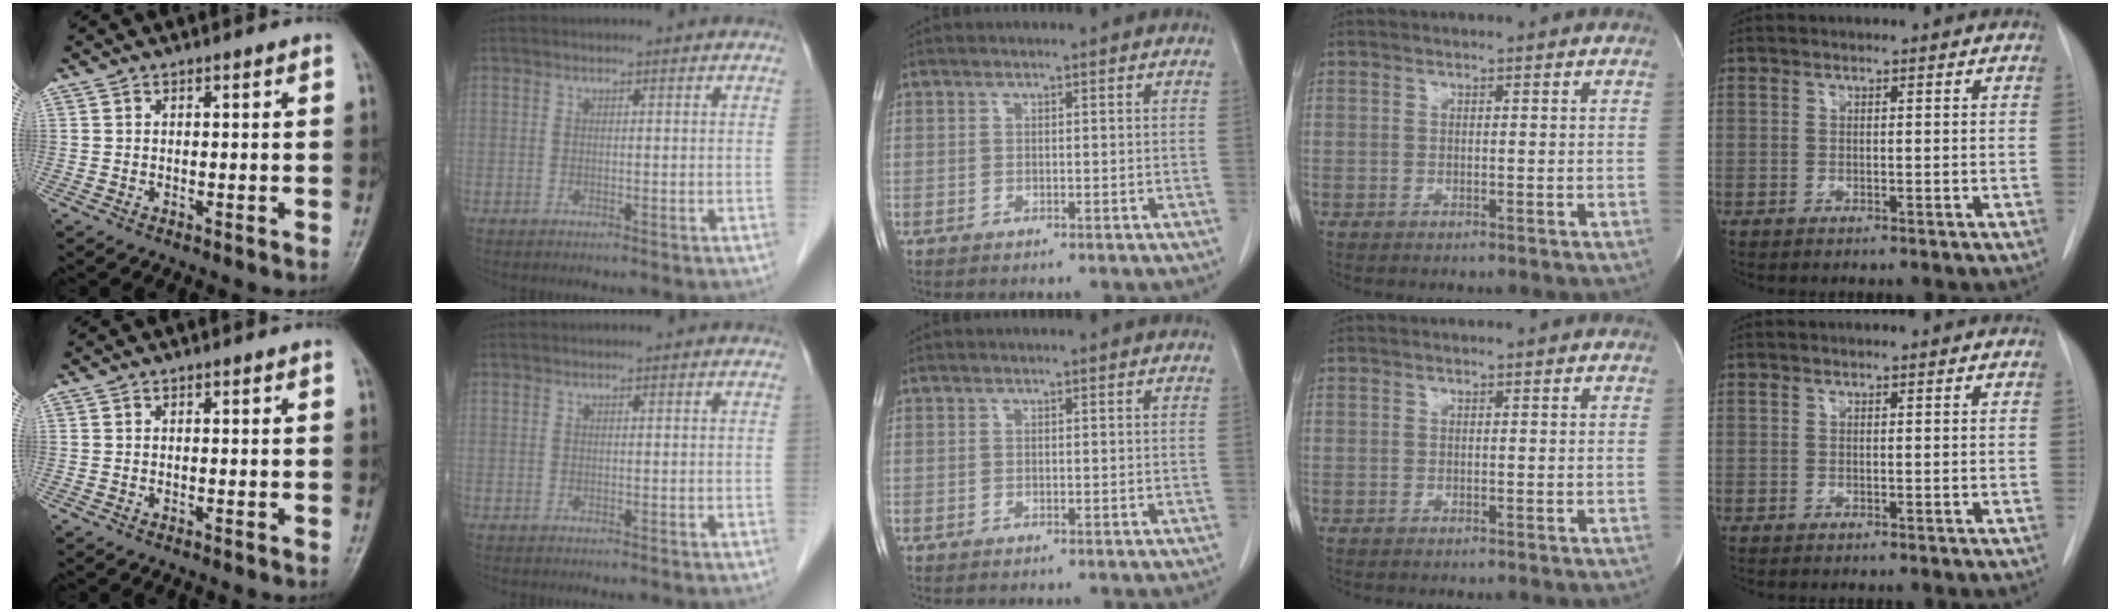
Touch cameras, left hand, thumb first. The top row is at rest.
{}